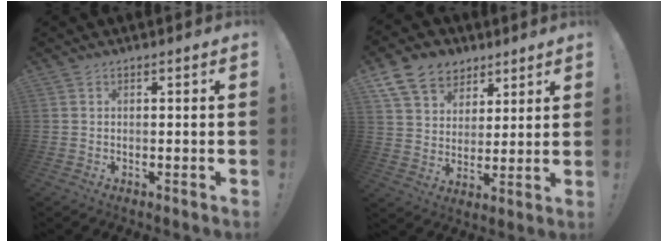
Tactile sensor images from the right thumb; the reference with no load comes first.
{"total": 12.5, "force": [7.5, 9.2, 4.1], "torque": [-0.071, -0.045, 0.151]}